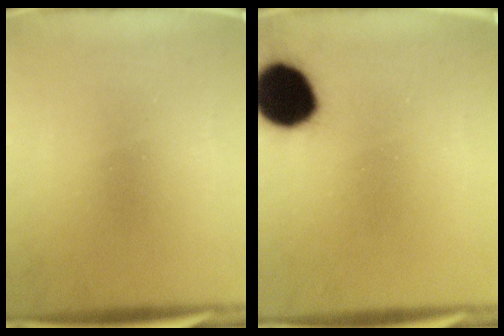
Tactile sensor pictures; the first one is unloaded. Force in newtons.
{"total": 15.3}